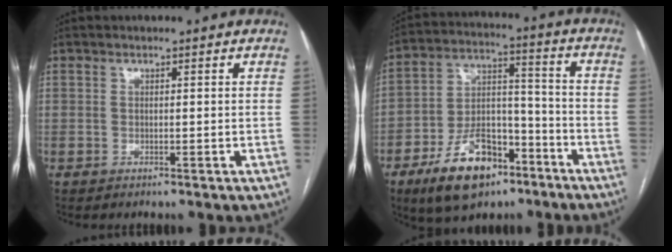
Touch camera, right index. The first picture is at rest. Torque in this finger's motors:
{"motor_torque": [0.39, -0.71, -0.41, -0.21]}